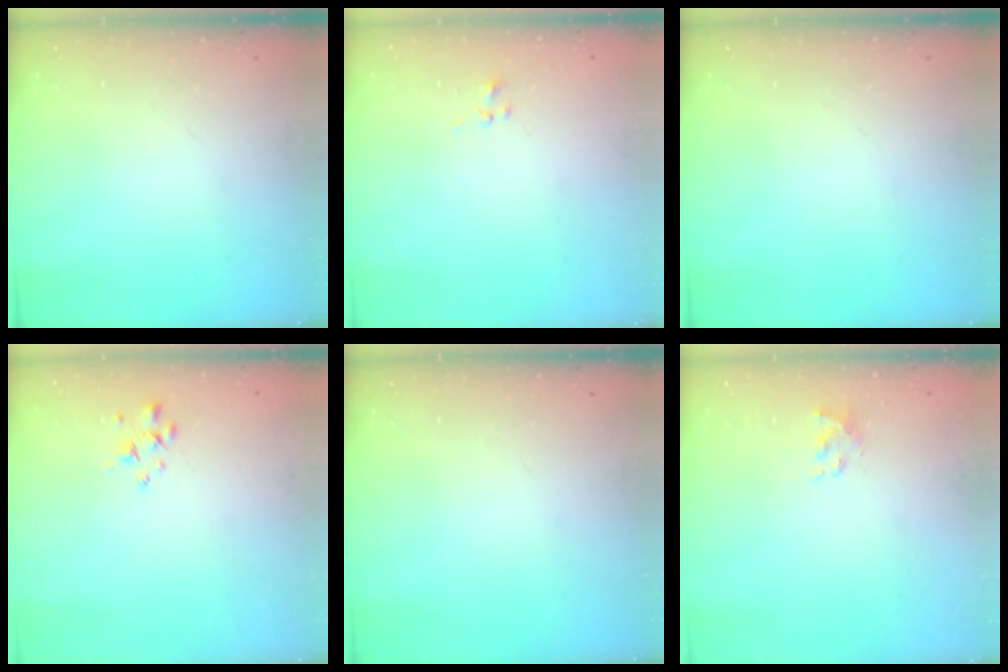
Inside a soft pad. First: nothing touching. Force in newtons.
{"total": 0.8, "press": 0.8, "slide": 0.3}
{"total": 0.0}
{"total": 2.6, "press": 2.5, "slide": 0.7}
{"total": 0.0}
{"total": 1.3, "press": 1.3, "slide": 0.3}